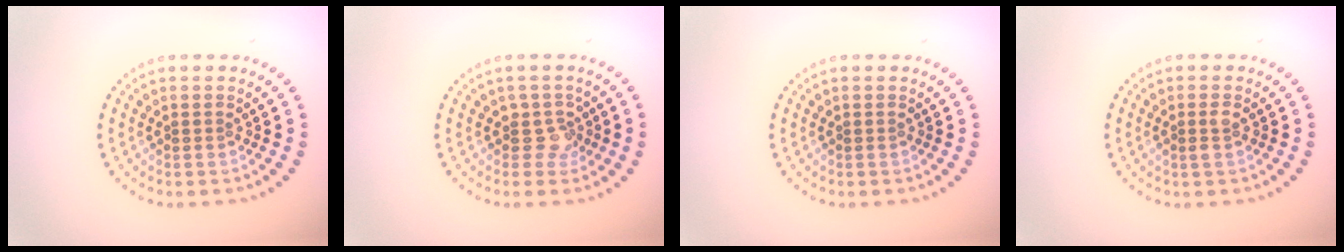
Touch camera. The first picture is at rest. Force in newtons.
{"total": 1.9, "press": 1.5, "slide": 1.2}
{"total": 0.0}
{"total": 0.9, "press": 0.9, "slide": 0.1}